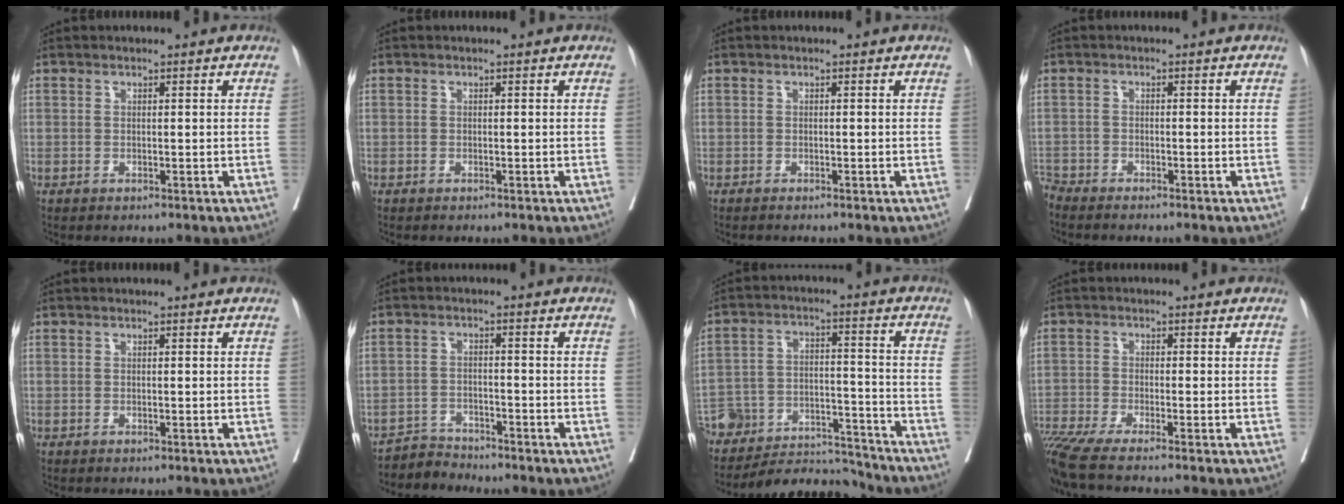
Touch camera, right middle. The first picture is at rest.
{"total": 0.0}
{"total": 0.9, "force": [-0.8, -0.1, 0.4], "torque": [-0.002, 0.002, -0.010]}
{"total": 3.3, "force": [-3.2, -0.1, 0.5], "torque": [0.001, -0.009, -0.059]}
{"total": 0.0}
{"total": 3.2, "force": [-2.9, 0.3, -1.4], "torque": [0.032, -0.004, -0.053]}
{"total": 15.6, "force": [-15.1, 3.5, 2.0], "torque": [-0.041, 0.032, -0.236]}
{"total": 9.4, "force": [-7.9, -1.0, 4.9], "torque": [-0.076, -0.021, -0.135]}